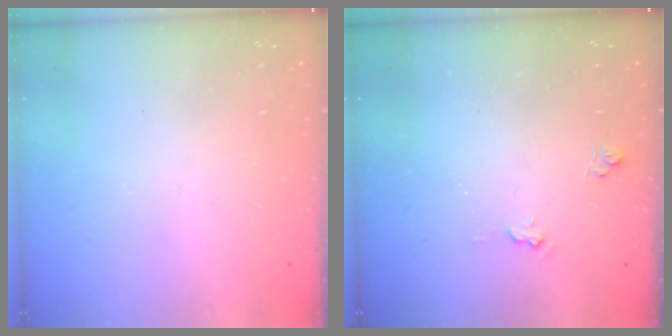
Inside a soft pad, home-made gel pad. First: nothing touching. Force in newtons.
{"total": 4.7, "press": 4.7, "slide": 0.5}